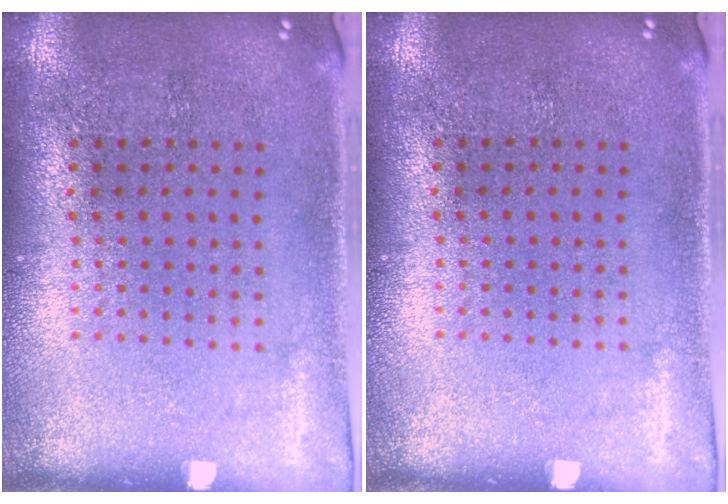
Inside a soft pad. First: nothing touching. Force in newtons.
{"total": 0.0}